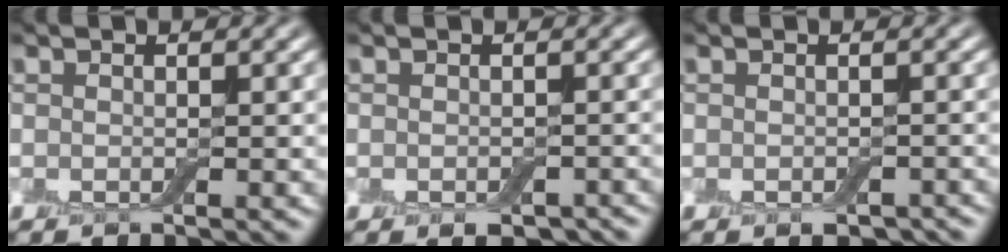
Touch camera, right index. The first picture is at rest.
{"total": 2.3, "force": [-1.3, 1.2, 1.5], "torque": [-0.021, -0.008, -0.014]}
{"total": 1.6, "force": [-0.9, 0.8, 1.0], "torque": [-0.015, -0.005, -0.011]}